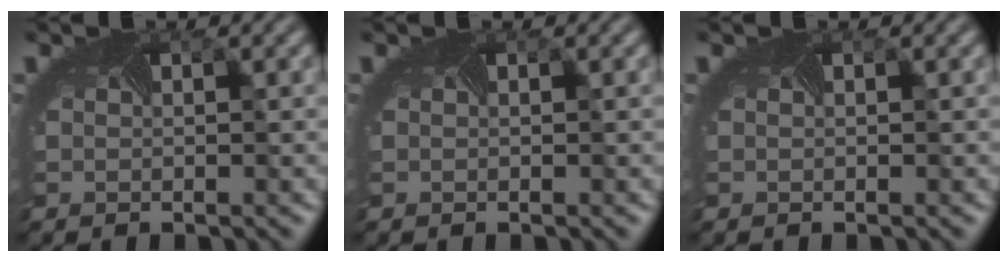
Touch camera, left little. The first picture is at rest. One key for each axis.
{"total": 0.0}
{"total": 0.0}